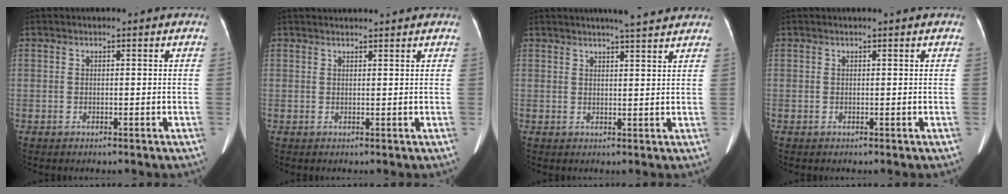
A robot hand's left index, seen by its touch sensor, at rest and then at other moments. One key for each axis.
{"total": 3.4, "fx": 3.4, "fy": 0.1, "fz": 0.6, "tx": -0.007, "ty": 0.028, "tz": 0.047}
{"total": 6.0, "fx": 5.2, "fy": 0.1, "fz": 3.0, "tx": -0.045, "ty": 0.012, "tz": 0.067}
{"total": 0.6, "fx": 0.5, "fy": 0.0, "fz": 0.2, "tx": -0.004, "ty": 0.004, "tz": 0.007}